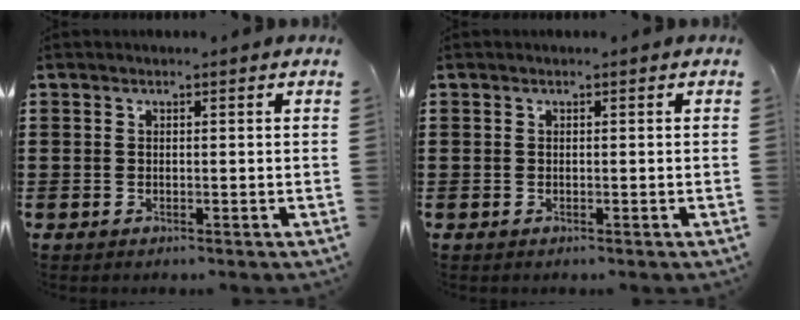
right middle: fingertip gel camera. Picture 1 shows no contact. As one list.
[{"total": 0.0}]